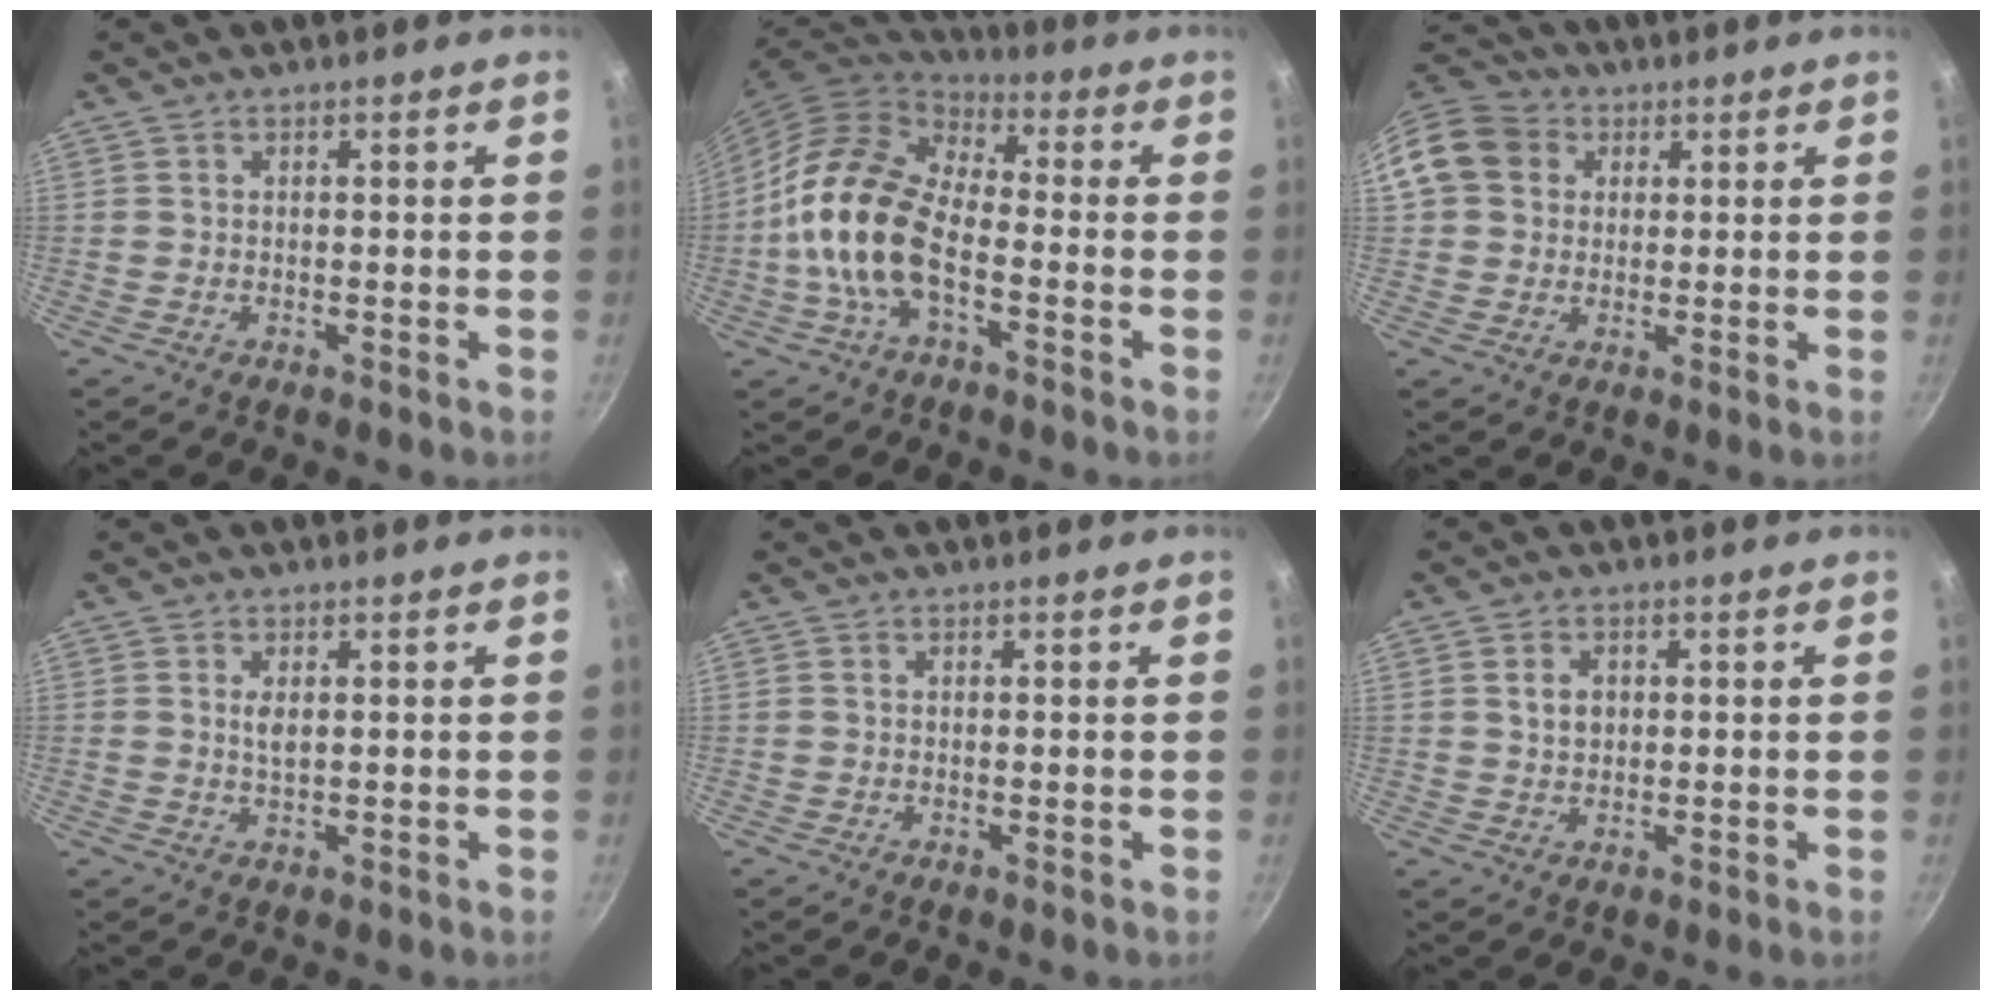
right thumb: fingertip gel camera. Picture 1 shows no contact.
{"total": 16.4, "force": [-3.8, 8.8, 13.3], "torque": [-0.231, 0.037, -0.087]}
{"total": 11.4, "force": [2.8, 10.0, 4.9], "torque": [-0.078, 0.023, 0.038]}
{"total": 2.0, "force": [0.6, 0.9, 1.7], "torque": [-0.031, -0.002, 0.012]}
{"total": 0.0}
{"total": 3.6, "force": [0.8, 2.7, 2.2], "torque": [-0.025, 0.001, 0.015]}